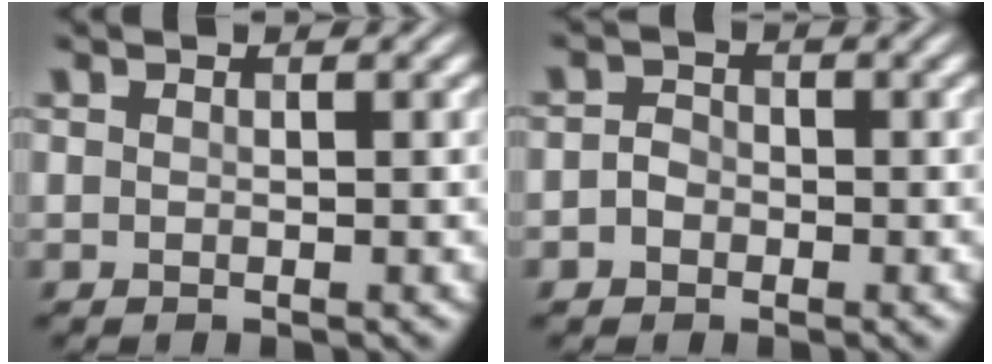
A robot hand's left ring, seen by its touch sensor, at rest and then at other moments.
{"total": 1.7, "force": [-0.6, 1.5, 0.7], "torque": [-0.002, 0.003, -0.018]}